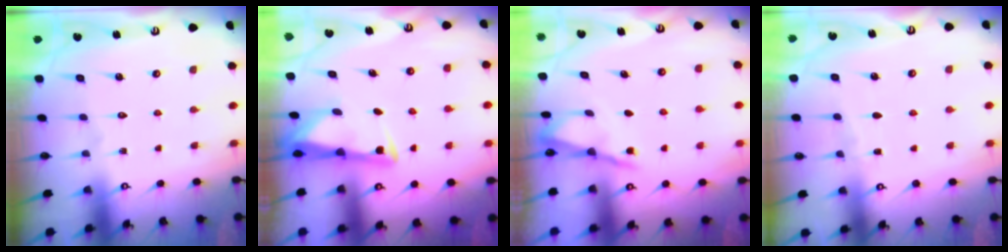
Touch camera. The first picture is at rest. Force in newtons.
{"total": 3.0, "press": 3.0, "slide": 0.4}
{"total": 2.0, "press": 2.0, "slide": 0.2}
{"total": 2.3, "press": 2.3, "slide": 0.3}